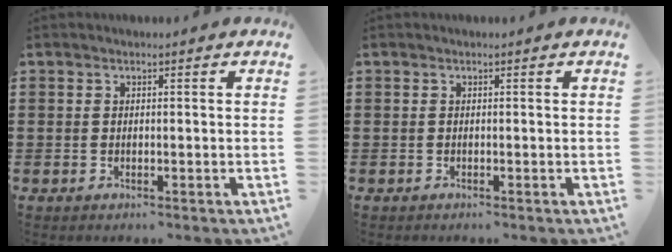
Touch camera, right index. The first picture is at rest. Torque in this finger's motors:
{"motor_torque": [0.07, 0.05, -0.03, -0.01]}